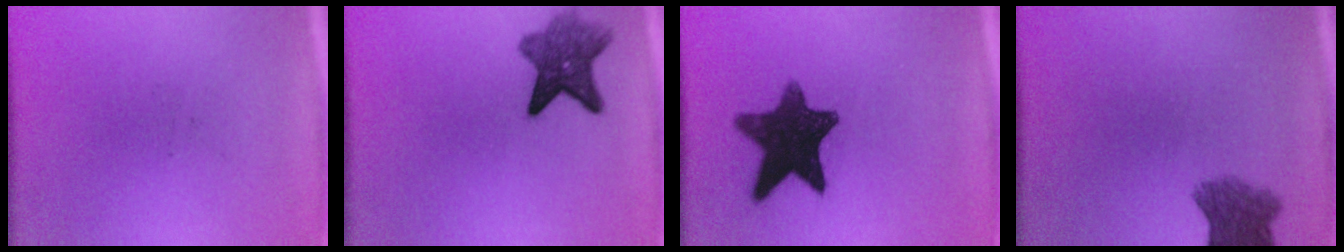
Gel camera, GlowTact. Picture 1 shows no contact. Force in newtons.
{"total": 6.8}
{"total": 12.2}
{"total": 5.3}